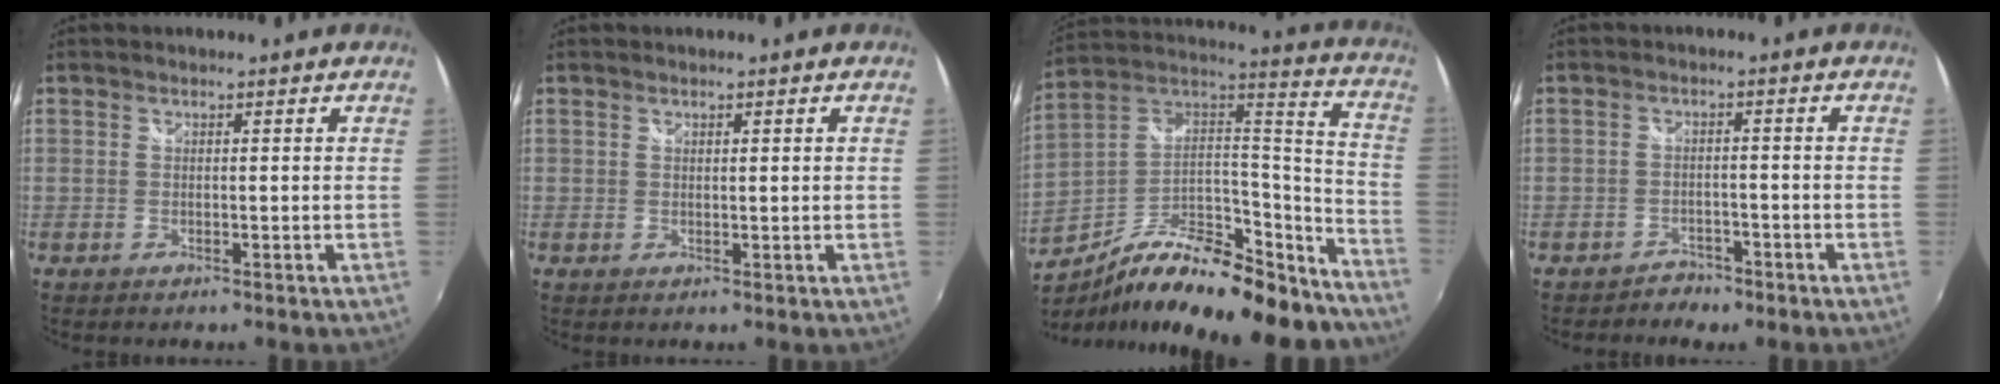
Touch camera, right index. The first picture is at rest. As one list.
[{"total": 1.8, "force": [0.7, -1.7, -0.1], "torque": [0.011, -0.005, 0.016]}, {"total": 27.5, "force": [-21.0, 9.0, 15.2], "torque": [-0.221, 0.014, -0.311]}, {"total": 2.7, "force": [-2.7, 0.2, -0.5], "torque": [0.006, 0.001, -0.039]}]